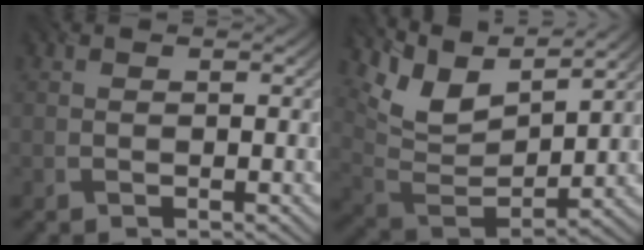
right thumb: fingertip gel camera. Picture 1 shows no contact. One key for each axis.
{"total": 10.9, "fx": 6.6, "fy": 4.8, "fz": 7.2, "tx": -0.162, "ty": 0.002, "tz": 0.130}